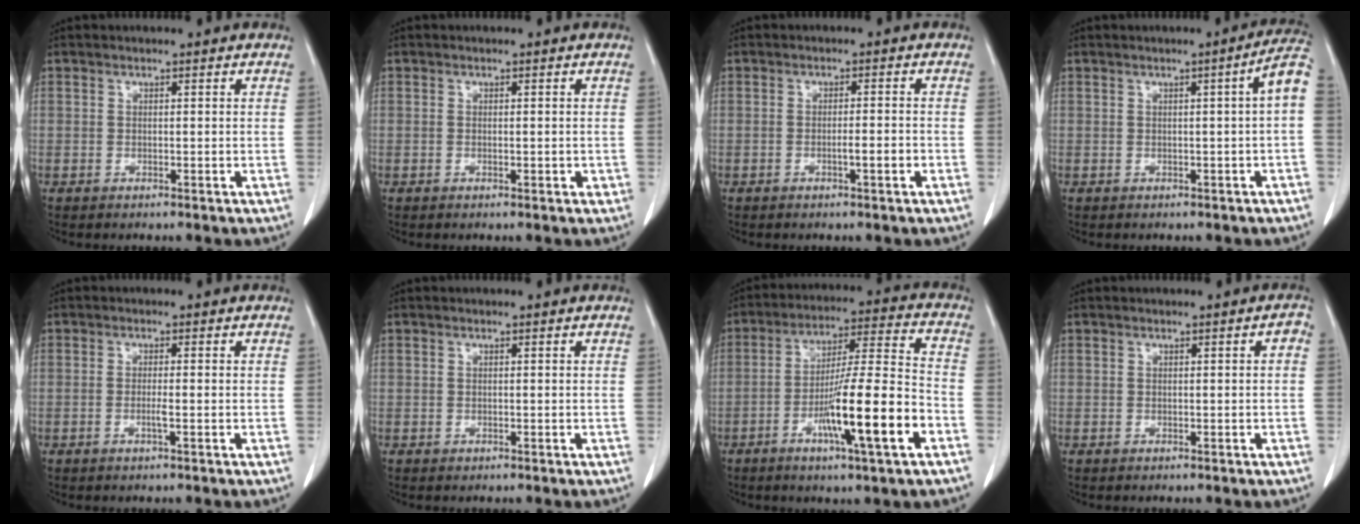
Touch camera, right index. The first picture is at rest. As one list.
[{"total": 0.6, "force": [-0.1, 0.3, 0.5], "torque": [-0.009, 0.000, 0.002]}, {"total": 2.1, "force": [-0.8, 0.0, 1.9], "torque": [-0.031, 0.001, -0.013]}, {"total": 4.2, "force": [-0.2, -0.3, 4.2], "torque": [-0.046, 0.007, -0.003]}, {"total": 1.4, "force": [-0.4, -0.1, 1.3], "torque": [-0.026, -0.001, -0.008]}, {"total": 0.0}, {"total": 15.1, "force": [-5.9, 0.2, 13.9], "torque": [-0.241, -0.005, -0.097]}, {"total": 1.0, "force": [-0.1, 0.2, 1.0], "torque": [-0.008, 0.003, 0.000]}]